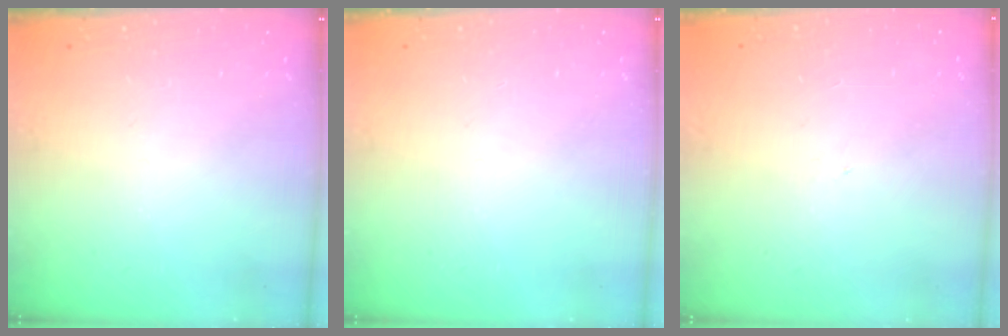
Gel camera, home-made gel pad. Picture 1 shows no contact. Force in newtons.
{"total": 0.0}
{"total": 0.0}